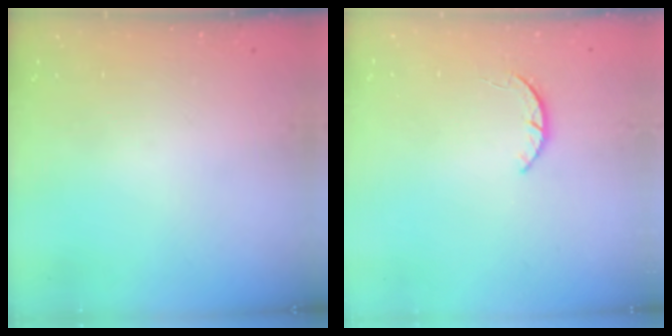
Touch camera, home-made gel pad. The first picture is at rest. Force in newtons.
{"total": 1.9, "press": 1.9, "slide": 0.3}